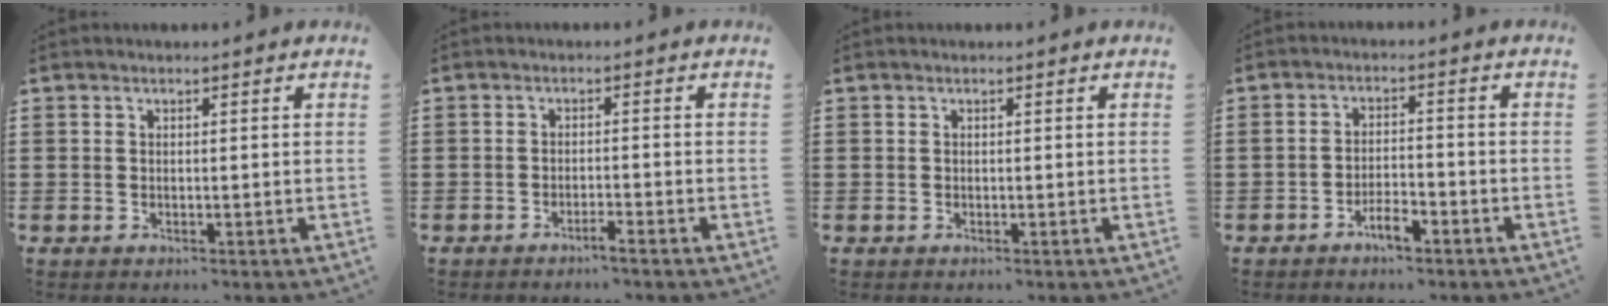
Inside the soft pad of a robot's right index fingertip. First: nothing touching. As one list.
[{"total": 1.7, "force": [-1.5, -0.2, 0.8], "torque": [-0.016, -0.002, -0.027]}, {"total": 0.0}, {"total": 3.8, "force": [-2.8, 0.9, 2.4], "torque": [-0.050, 0.005, -0.057]}]